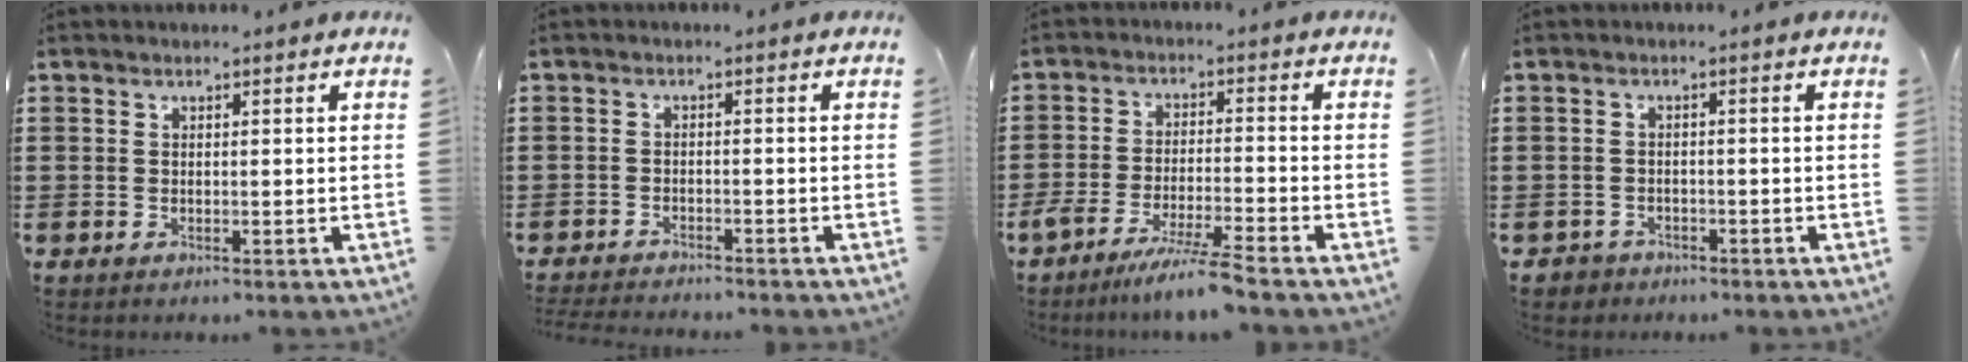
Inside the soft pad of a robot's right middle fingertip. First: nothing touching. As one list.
[{"total": 2.2, "force": [-2.2, 0.0, 0.1], "torque": [-0.005, 0.000, -0.046]}, {"total": 6.3, "force": [-5.5, -0.7, 3.0], "torque": [-0.058, -0.021, -0.105]}, {"total": 1.5, "force": [-1.3, 0.7, -0.2], "torque": [-0.003, 0.003, -0.031]}]